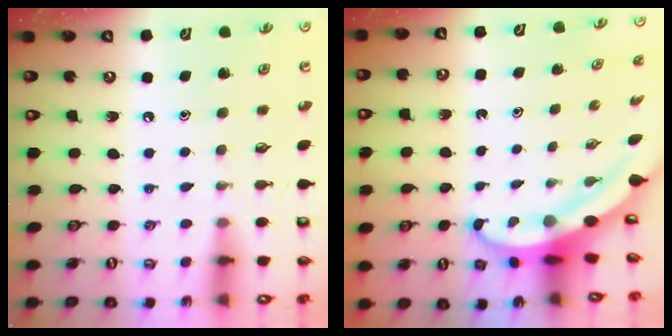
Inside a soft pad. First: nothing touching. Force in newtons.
{"total": 3.9, "press": 3.8, "slide": 0.6}